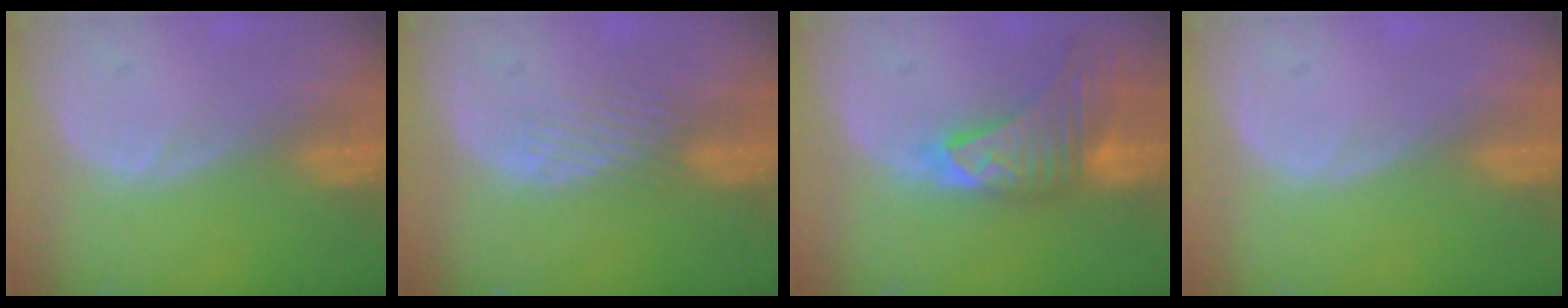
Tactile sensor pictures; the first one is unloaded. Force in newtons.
{"total": 2.2, "press": 2.2, "slide": 0.2}
{"total": 9.1, "press": 8.2, "slide": 4.0}
{"total": 0.0}